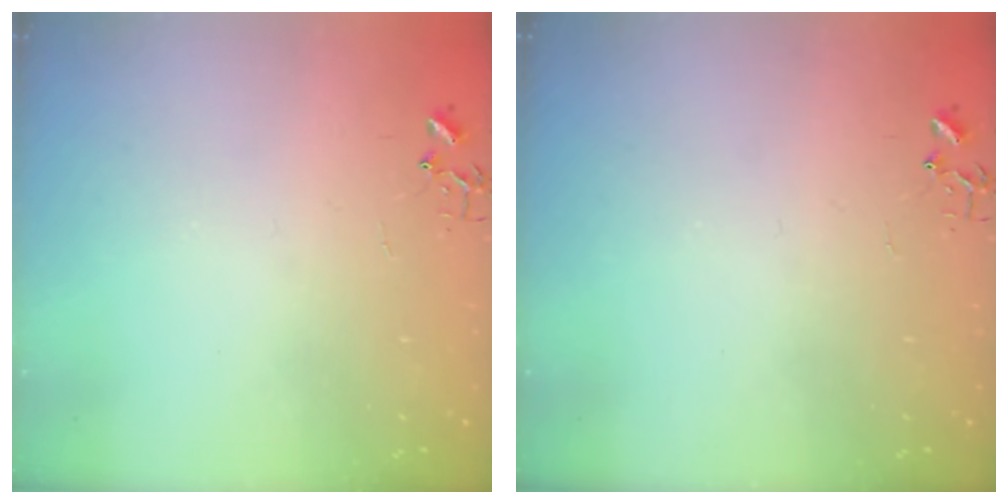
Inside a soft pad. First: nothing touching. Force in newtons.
{"total": 0.0}